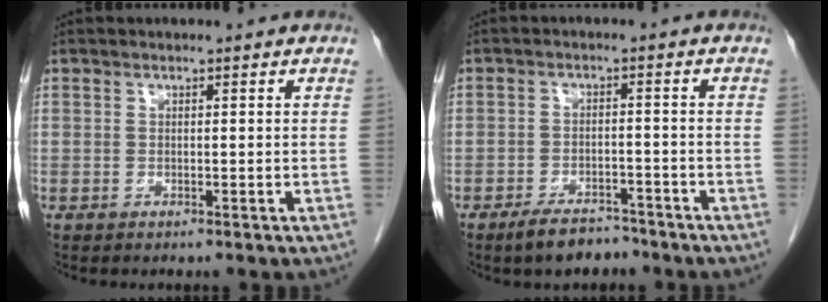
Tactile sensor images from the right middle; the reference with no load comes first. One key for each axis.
{"total": 5.2, "fx": -4.2, "fy": 2.0, "fz": 2.2, "tx": -0.046, "ty": -0.002, "tz": -0.065}